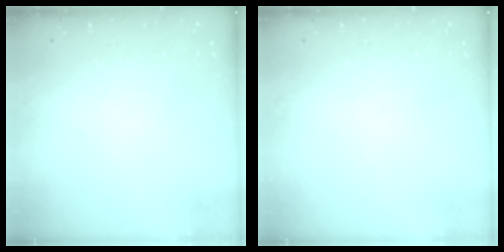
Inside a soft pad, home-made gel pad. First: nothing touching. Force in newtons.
{"total": 0.0}